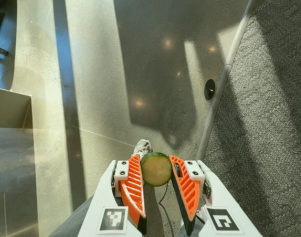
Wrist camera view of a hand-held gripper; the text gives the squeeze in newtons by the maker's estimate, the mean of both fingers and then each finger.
{"total": 6.8, "left": 6.4, "right": 7.2}